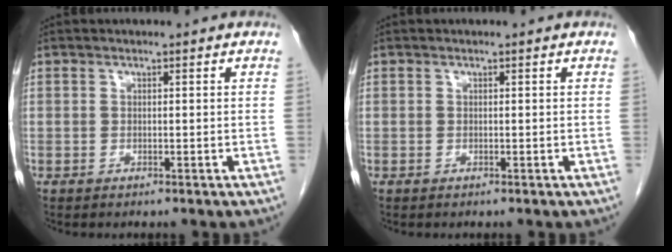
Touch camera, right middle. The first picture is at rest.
{"total": 0.0}